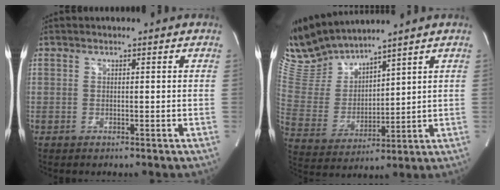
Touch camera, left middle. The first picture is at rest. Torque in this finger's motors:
{"motor_torque": [0.01, -0.46, 0.03, 0.04]}